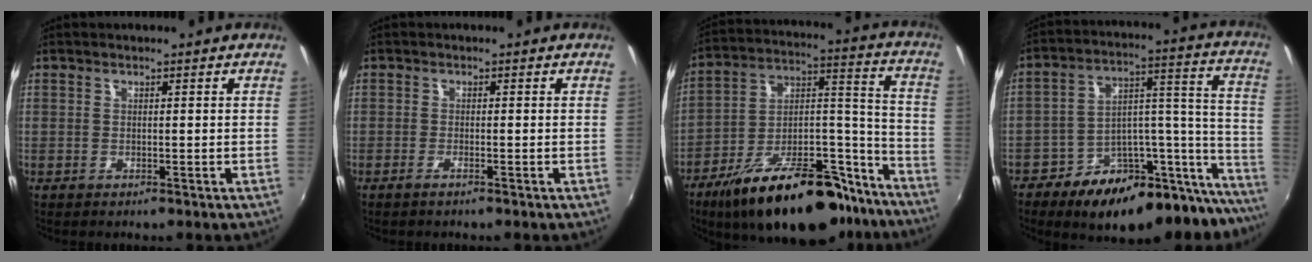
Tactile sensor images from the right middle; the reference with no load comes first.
{"total": 1.3, "force": [-1.0, -0.2, 0.8], "torque": [-0.020, -0.004, -0.021]}
{"total": 27.7, "force": [-19.6, 10.8, 16.4], "torque": [-0.246, 0.021, -0.289]}
{"total": 25.2, "force": [-18.9, 9.6, 13.6], "torque": [-0.148, 0.039, -0.272]}